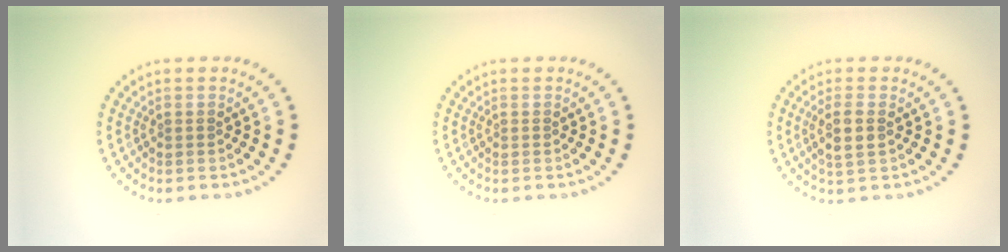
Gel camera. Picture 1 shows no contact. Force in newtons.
{"total": 0.0}
{"total": 2.1, "press": 2.0, "slide": 0.8}